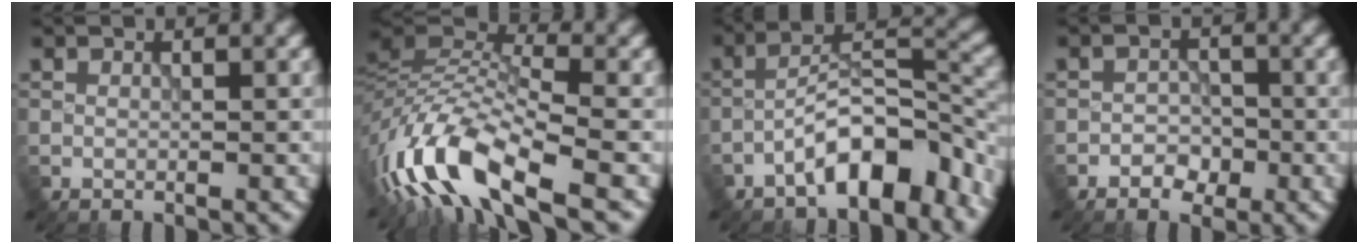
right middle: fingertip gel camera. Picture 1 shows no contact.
{"total": 11.3, "force": [-6.3, 3.7, 8.5], "torque": [-0.164, 0.007, -0.129]}
{"total": 7.4, "force": [-4.6, 2.4, 5.2], "torque": [-0.076, 0.020, -0.083]}
{"total": 1.9, "force": [-1.2, 1.3, 0.7], "torque": [-0.004, 0.004, -0.022]}